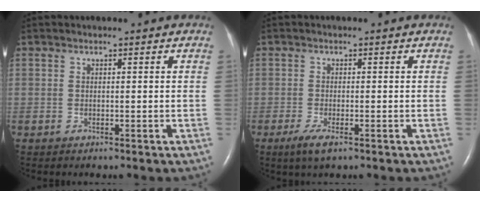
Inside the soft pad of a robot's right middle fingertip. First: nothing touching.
{"total": 3.0, "force": [-1.7, 0.7, 2.3], "torque": [-0.056, -0.008, -0.033]}